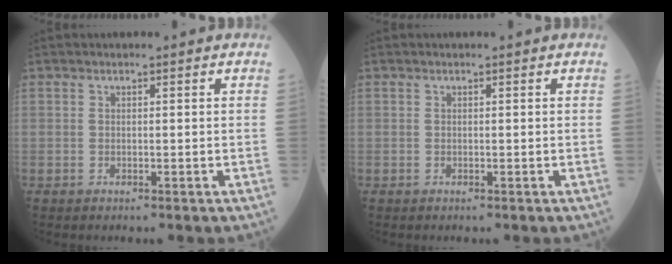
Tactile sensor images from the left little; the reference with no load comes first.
{"total": 0.0}